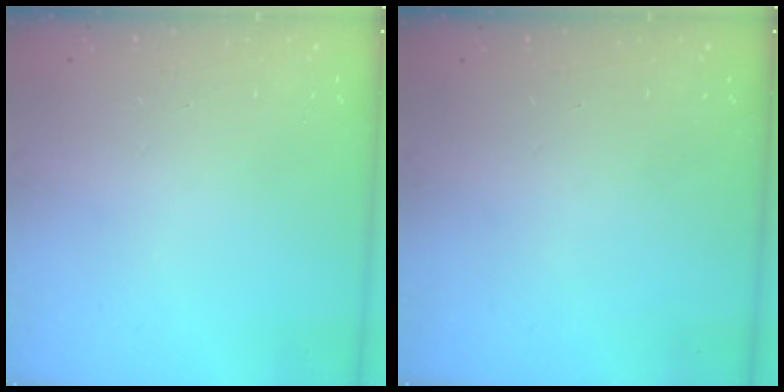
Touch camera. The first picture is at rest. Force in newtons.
{"total": 0.0}